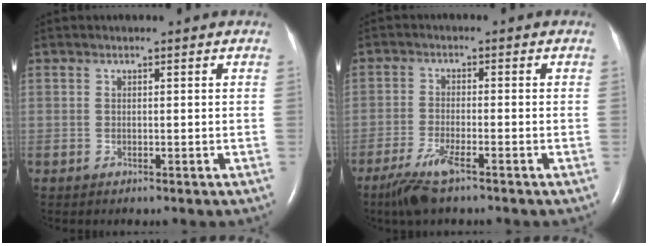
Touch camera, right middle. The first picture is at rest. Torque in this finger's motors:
{"motor_torque": [-0.01, 0.07, 0.09, 0.04]}